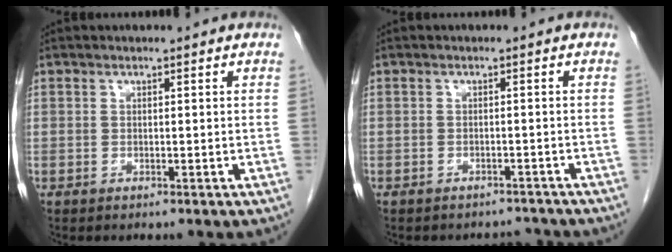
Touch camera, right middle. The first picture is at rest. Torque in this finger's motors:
{"motor_torque": [-0.25, -0.18, -0.01, 0.00]}